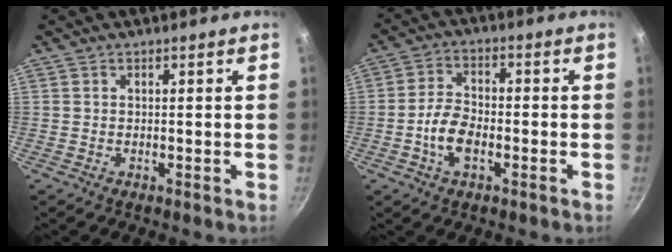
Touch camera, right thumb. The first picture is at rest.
{"total": 7.3, "force": [-2.3, 4.1, 5.6], "torque": [-0.101, 0.022, -0.050]}